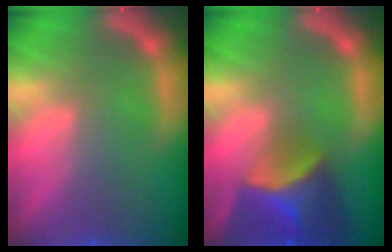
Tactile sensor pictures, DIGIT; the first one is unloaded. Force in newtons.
{"total": 6.9}